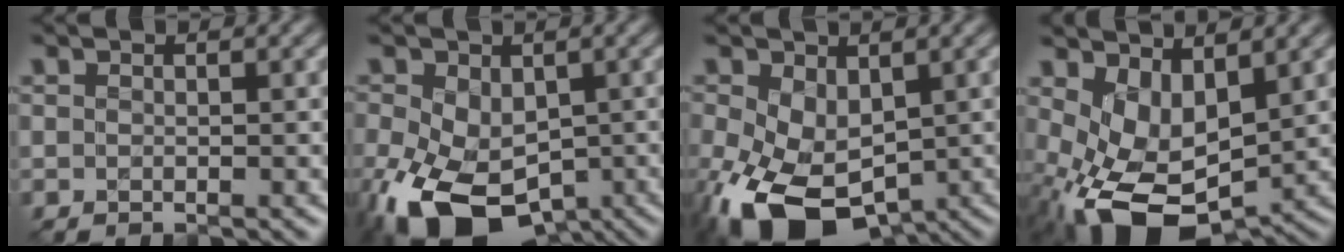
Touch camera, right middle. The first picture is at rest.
{"total": 11.9, "force": [-4.3, 7.4, 8.2], "torque": [-0.174, -0.036, -0.068]}
{"total": 10.4, "force": [-3.3, 6.5, 7.4], "torque": [-0.175, -0.036, -0.045]}
{"total": 7.9, "force": [-0.9, 4.6, 6.3], "torque": [-0.139, -0.014, -0.006]}